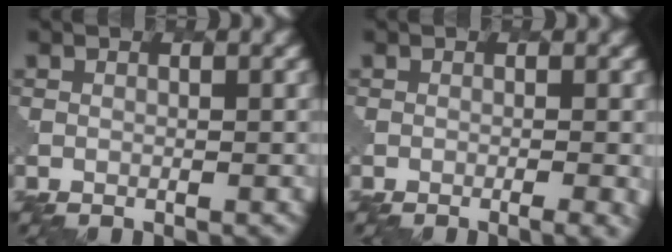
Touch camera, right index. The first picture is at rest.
{"total": 2.0, "force": [-0.7, 0.5, 1.8], "torque": [-0.018, 0.001, -0.008]}